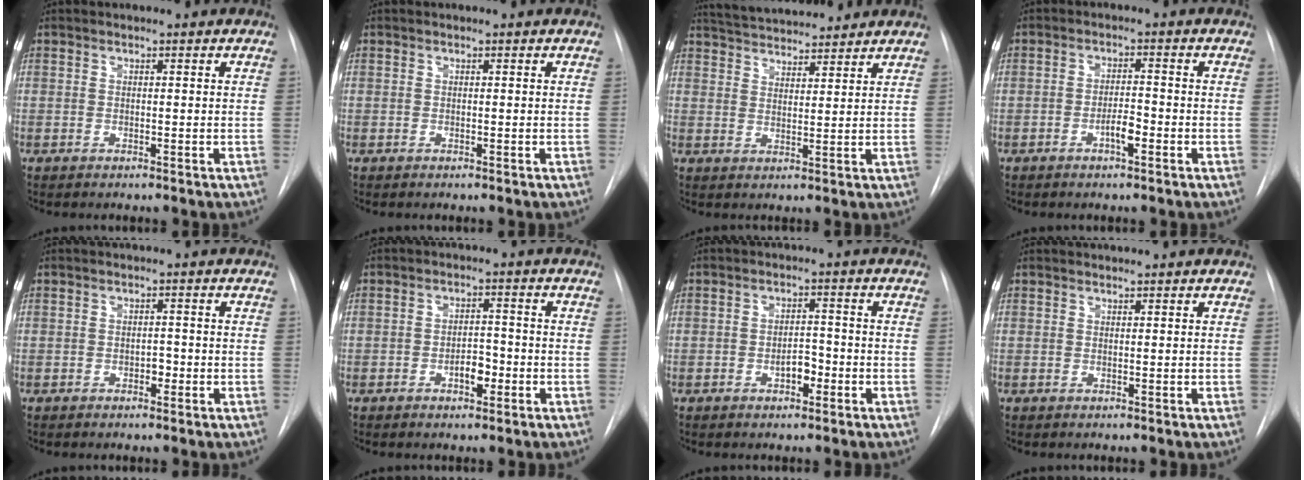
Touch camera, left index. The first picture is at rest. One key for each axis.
{"total": 0.0}
{"total": 11.2, "fx": 10.5, "fy": 1.9, "fz": 3.3, "tx": -0.056, "ty": 0.023, "tz": 0.163}
{"total": 2.9, "fx": -1.4, "fy": 0.6, "fz": 2.4, "tx": -0.038, "ty": 0.003, "tz": -0.024}
{"total": 1.2, "fx": -0.5, "fy": 0.7, "fz": 0.8, "tx": -0.010, "ty": 0.003, "tz": -0.009}
{"total": 3.2, "fx": -1.4, "fy": 1.5, "fz": 2.4, "tx": -0.033, "ty": 0.006, "tz": -0.020}
{"total": 2.9, "fx": -1.3, "fy": 1.4, "fz": 2.1, "tx": -0.029, "ty": 0.007, "tz": -0.019}
{"total": 0.7, "fx": 0.7, "fy": -0.1, "fz": -0.1, "tx": -0.005, "ty": 0.006, "tz": 0.015}